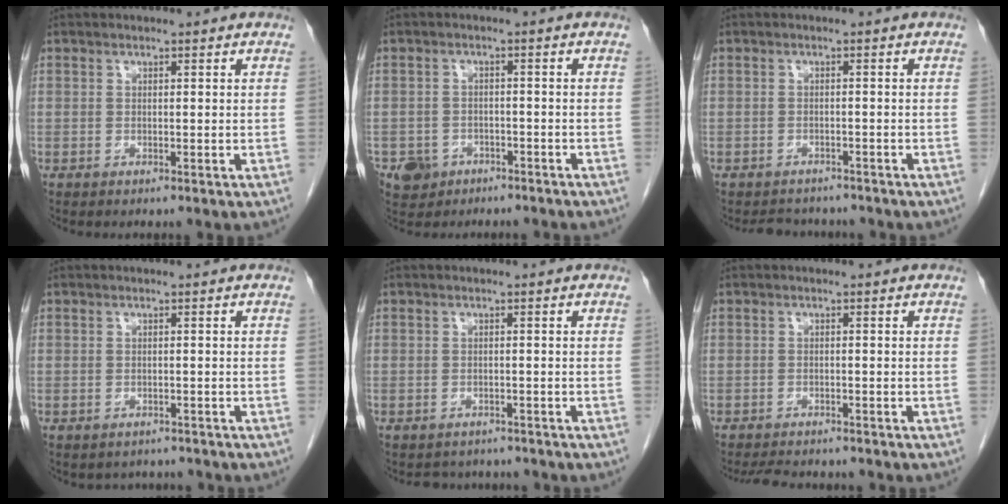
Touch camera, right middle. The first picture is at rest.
{"total": 4.3, "force": [-2.8, 3.2, 0.5], "torque": [-0.009, 0.009, -0.041]}
{"total": 5.0, "force": [-4.6, 1.8, 0.7], "torque": [-0.007, -0.001, -0.061]}
{"total": 2.8, "force": [-2.4, 1.4, 0.1], "torque": [-0.004, 0.003, -0.033]}
{"total": 3.9, "force": [-3.5, 1.7, 0.1], "torque": [-0.002, 0.004, -0.045]}
{"total": 5.6, "force": [-5.1, 1.3, 1.8], "torque": [-0.026, -0.009, -0.076]}